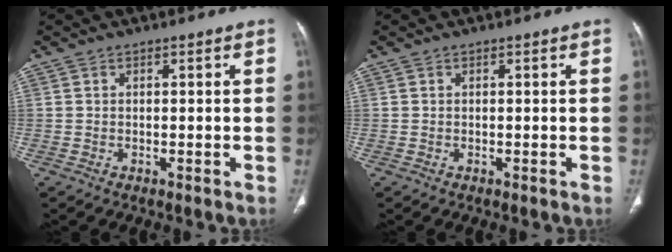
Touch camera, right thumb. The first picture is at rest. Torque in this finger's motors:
{"motor_torque": [-0.06, 0.06, 0.13, 0.13, 0.01]}